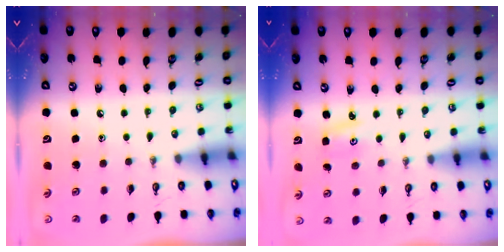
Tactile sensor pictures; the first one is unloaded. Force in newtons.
{"total": 3.1, "press": 3.1, "slide": 0.3}